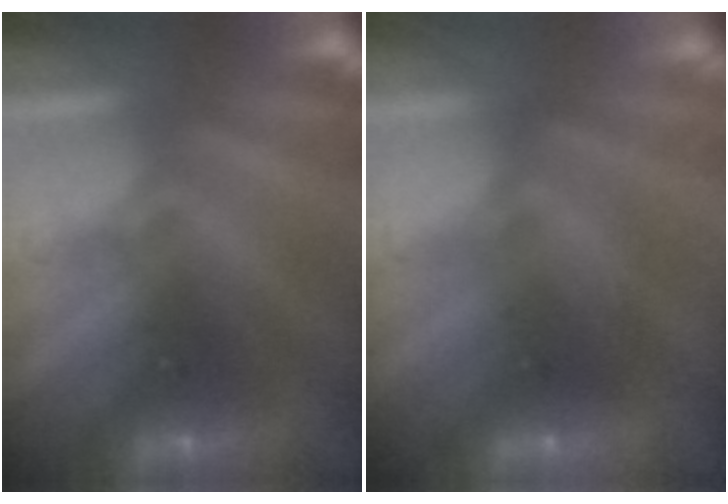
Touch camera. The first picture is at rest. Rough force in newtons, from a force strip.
{"total": 2.5}